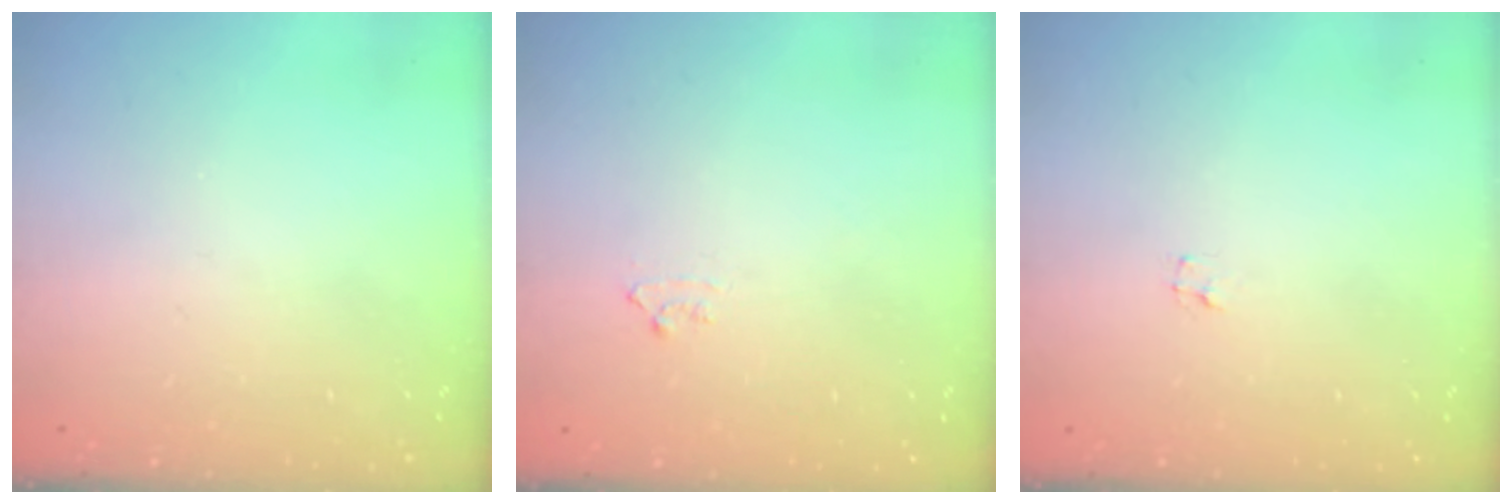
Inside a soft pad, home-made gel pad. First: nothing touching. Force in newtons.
{"total": 4.6, "press": 4.5, "slide": 0.5}
{"total": 1.2, "press": 1.2, "slide": 0.1}